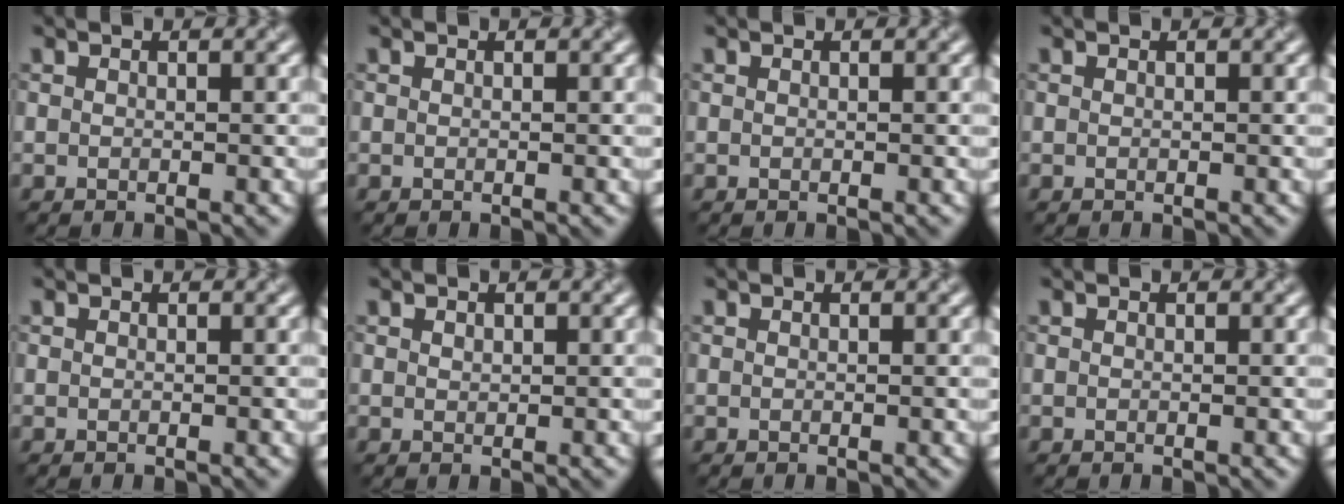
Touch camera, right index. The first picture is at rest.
{"total": 0.0}
{"total": 0.0}
{"total": 0.0}
{"total": 0.0}
{"total": 0.7, "force": [0.4, -0.3, -0.6], "torque": [-0.002, 0.004, 0.008]}
{"total": 0.0}
{"total": 0.0}